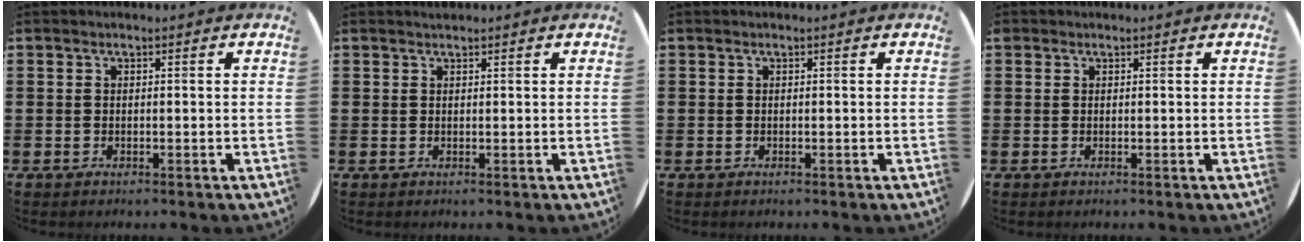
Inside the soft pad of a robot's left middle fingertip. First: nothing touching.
{"total": 0.5, "force": [0.5, 0.0, -0.1], "torque": [0.002, 0.002, 0.010]}
{"total": 0.0}
{"total": 0.0}